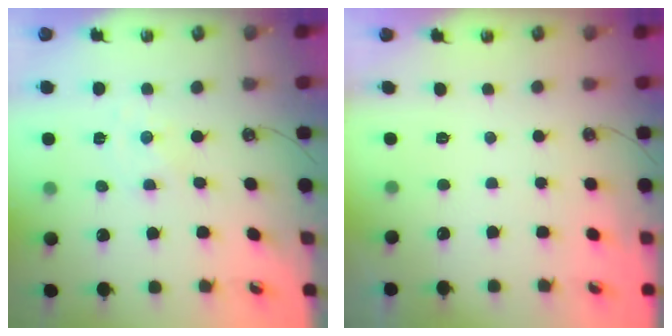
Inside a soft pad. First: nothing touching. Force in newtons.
{"total": 0.0}